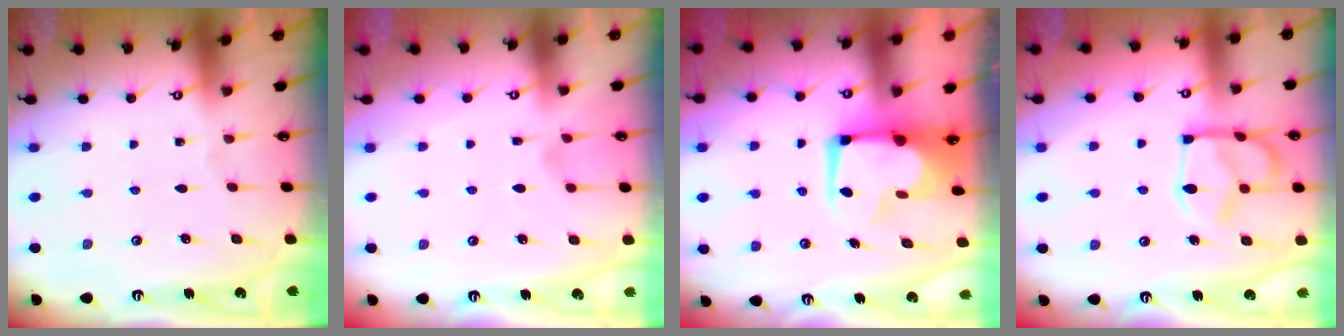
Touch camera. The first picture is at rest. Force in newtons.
{"total": 2.2, "press": 1.9, "slide": 1.1}
{"total": 9.5, "press": 9.5, "slide": 1.0}
{"total": 15.1, "press": 15.0, "slide": 1.2}